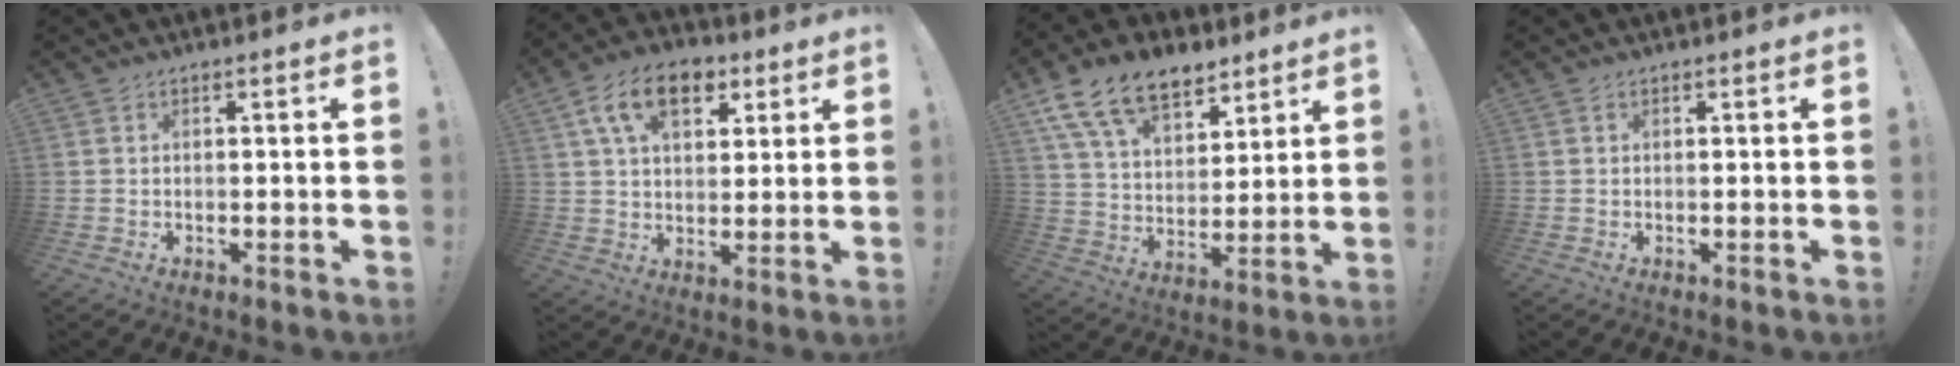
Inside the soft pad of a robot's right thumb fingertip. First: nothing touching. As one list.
[{"total": 13.9, "force": [6.2, 8.8, 8.8], "torque": [-0.140, -0.009, 0.115]}, {"total": 16.3, "force": [10.3, 9.3, 8.6], "torque": [-0.154, -0.057, 0.194]}, {"total": 0.0}]